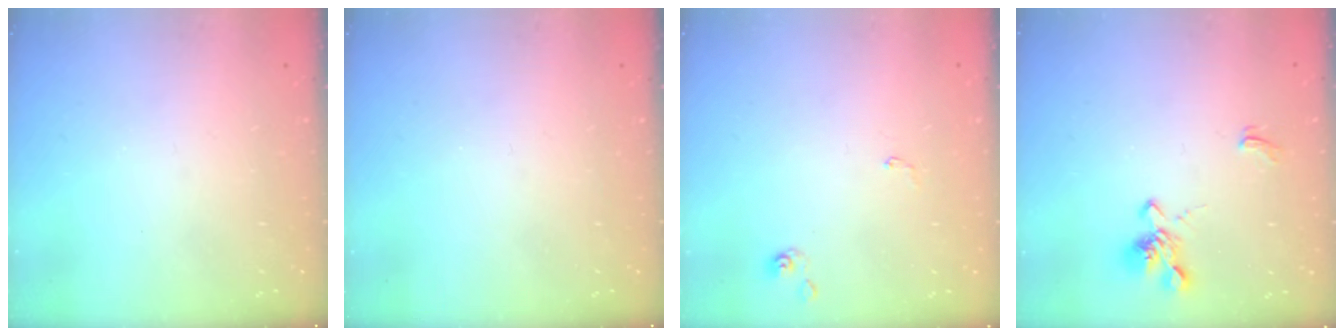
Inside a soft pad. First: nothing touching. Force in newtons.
{"total": 0.0}
{"total": 0.6, "press": 0.6, "slide": 0.1}
{"total": 1.9, "press": 1.6, "slide": 1.0}